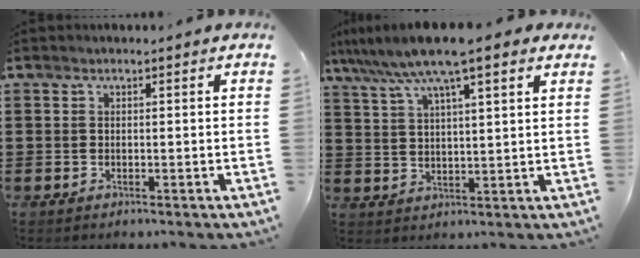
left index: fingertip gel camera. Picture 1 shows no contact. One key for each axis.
{"total": 9.2, "fx": 6.8, "fy": 1.0, "fz": 6.0, "tx": -0.135, "ty": -0.015, "tz": 0.120}